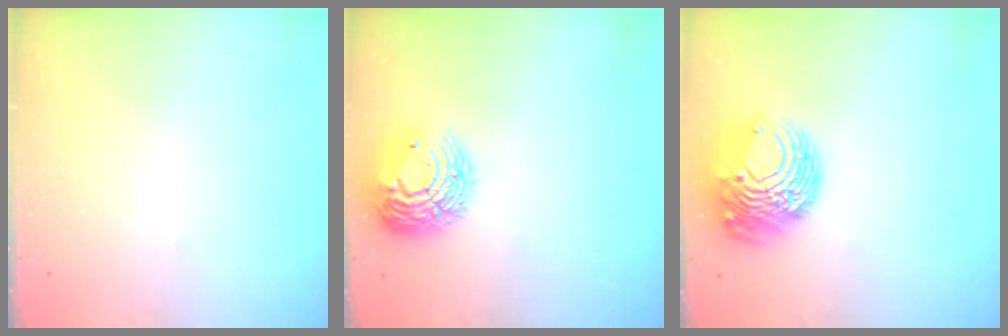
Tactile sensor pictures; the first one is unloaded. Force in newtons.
{"total": 13.0, "press": 13.0, "slide": 1.0}
{"total": 12.8, "press": 12.8, "slide": 1.5}